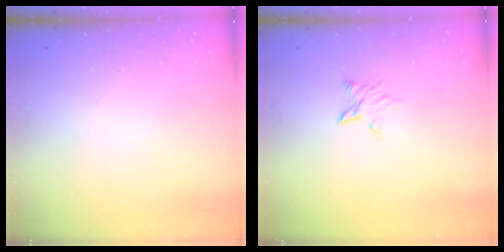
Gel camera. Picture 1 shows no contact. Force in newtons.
{"total": 3.6, "press": 3.6, "slide": 0.3}